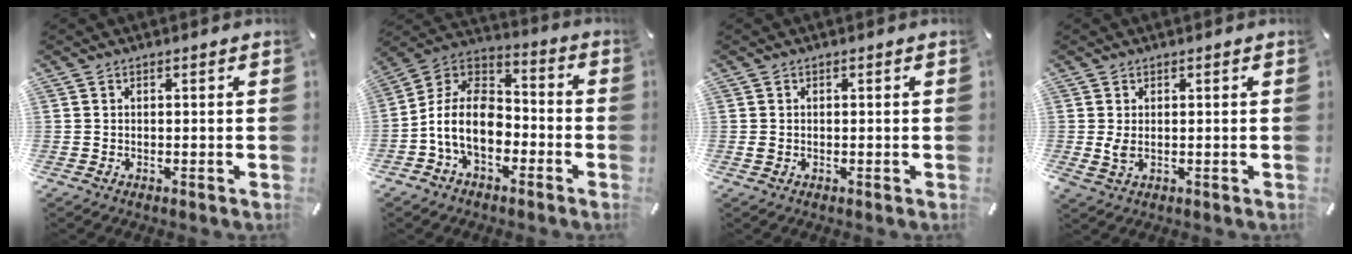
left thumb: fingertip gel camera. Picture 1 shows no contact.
{"total": 12.6, "force": [-5.2, 8.5, 7.7], "torque": [-0.181, 0.019, -0.103]}
{"total": 0.8, "force": [-0.1, 0.5, 0.6], "torque": [-0.011, 0.002, -0.003]}
{"total": 2.5, "force": [-0.1, 1.4, 2.1], "torque": [-0.045, -0.006, -0.006]}